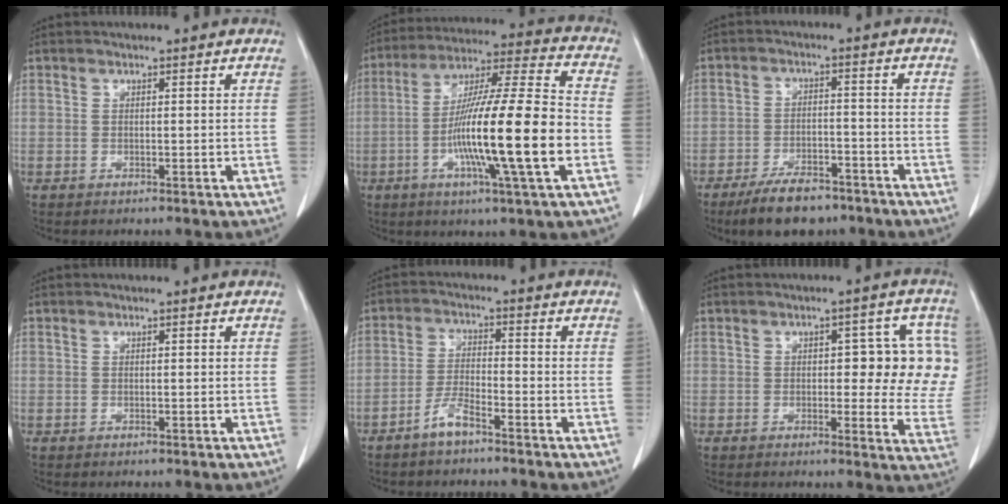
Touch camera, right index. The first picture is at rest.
{"total": 19.7, "force": [-4.6, 0.2, 19.2], "torque": [-0.333, -0.006, -0.082]}
{"total": 7.7, "force": [-5.7, 2.9, 4.2], "torque": [-0.074, -0.005, -0.096]}
{"total": 0.0}
{"total": 4.0, "force": [-3.1, 0.7, 2.4], "torque": [-0.055, 0.000, -0.062]}
{"total": 11.4, "force": [1.7, 4.7, 10.3], "torque": [-0.102, 0.012, 0.018]}